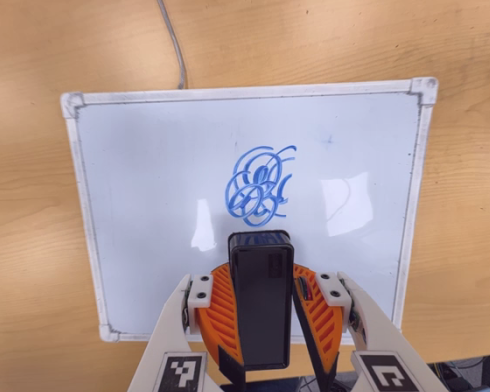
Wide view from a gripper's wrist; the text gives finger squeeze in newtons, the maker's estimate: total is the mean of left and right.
{"total": 8.6, "left": 9.0, "right": 8.1}